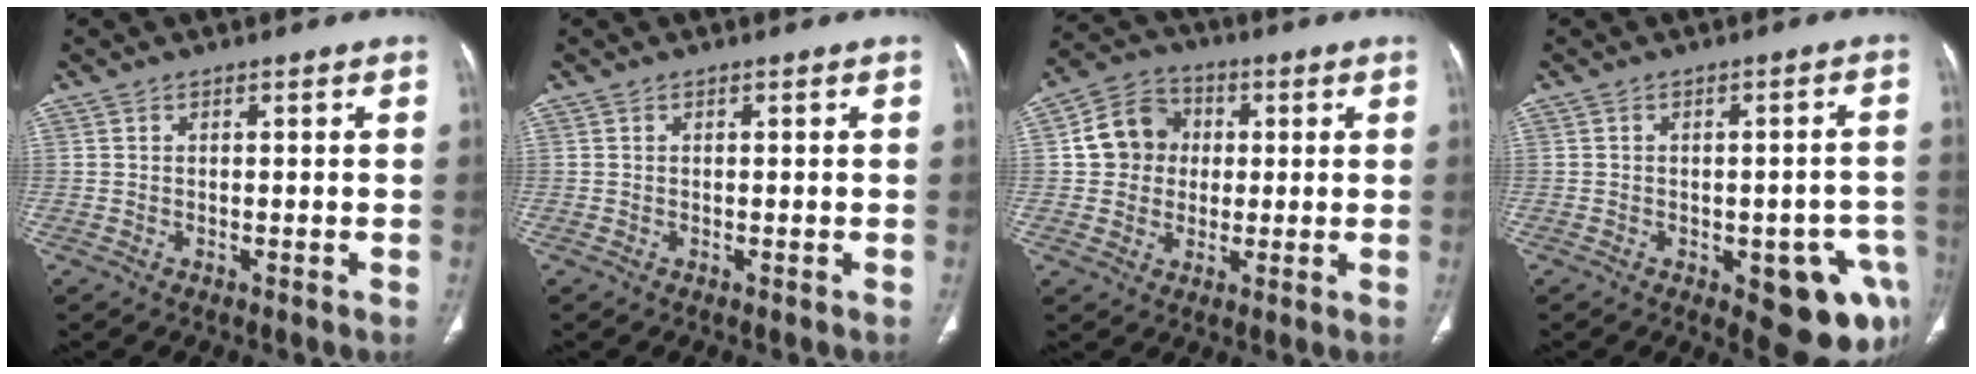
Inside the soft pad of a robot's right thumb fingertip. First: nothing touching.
{"total": 0.0}
{"total": 9.7, "force": [1.0, 8.8, 4.0], "torque": [-0.043, 0.013, 0.007]}
{"total": 13.5, "force": [-5.4, 5.8, 10.9], "torque": [-0.087, 0.022, -0.051]}